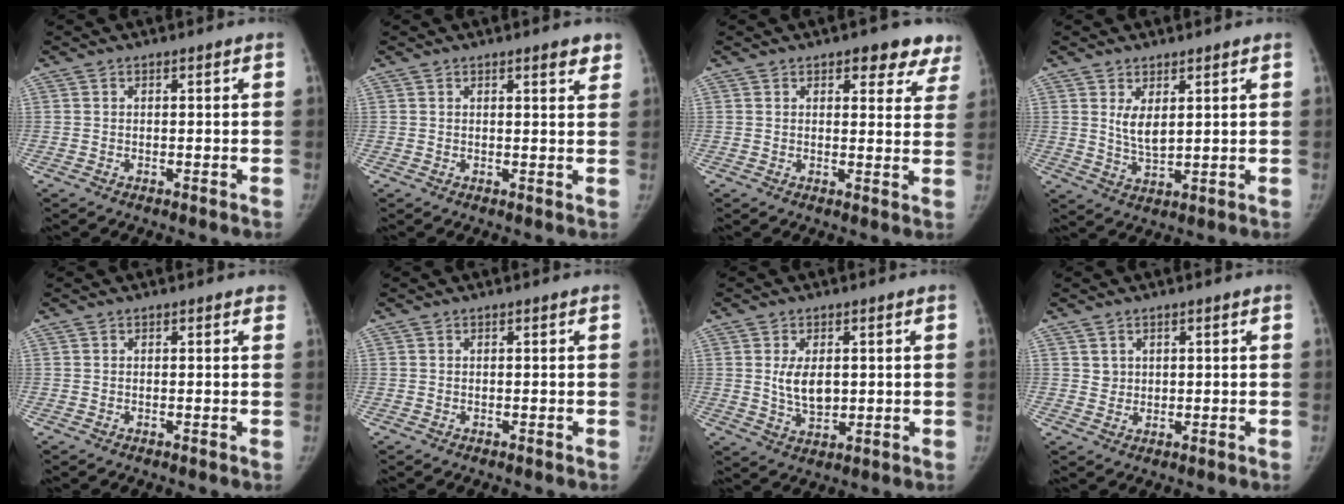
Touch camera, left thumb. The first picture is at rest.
{"total": 2.9, "force": [2.1, 0.8, 1.9], "torque": [-0.012, -0.011, 0.023]}
{"total": 8.3, "force": [5.7, 3.9, 4.5], "torque": [-0.007, -0.025, 0.059]}
{"total": 4.6, "force": [1.7, 2.1, 3.7], "torque": [-0.057, -0.022, 0.041]}
{"total": 0.7, "force": [0.6, 0.4, 0.3], "torque": [0.002, 0.000, 0.001]}
{"total": 0.0}
{"total": 6.2, "force": [0.7, 3.7, 4.9], "torque": [-0.072, -0.013, 0.022]}
{"total": 1.9, "force": [0.9, 1.6, 0.2], "torque": [0.013, -0.007, 0.018]}